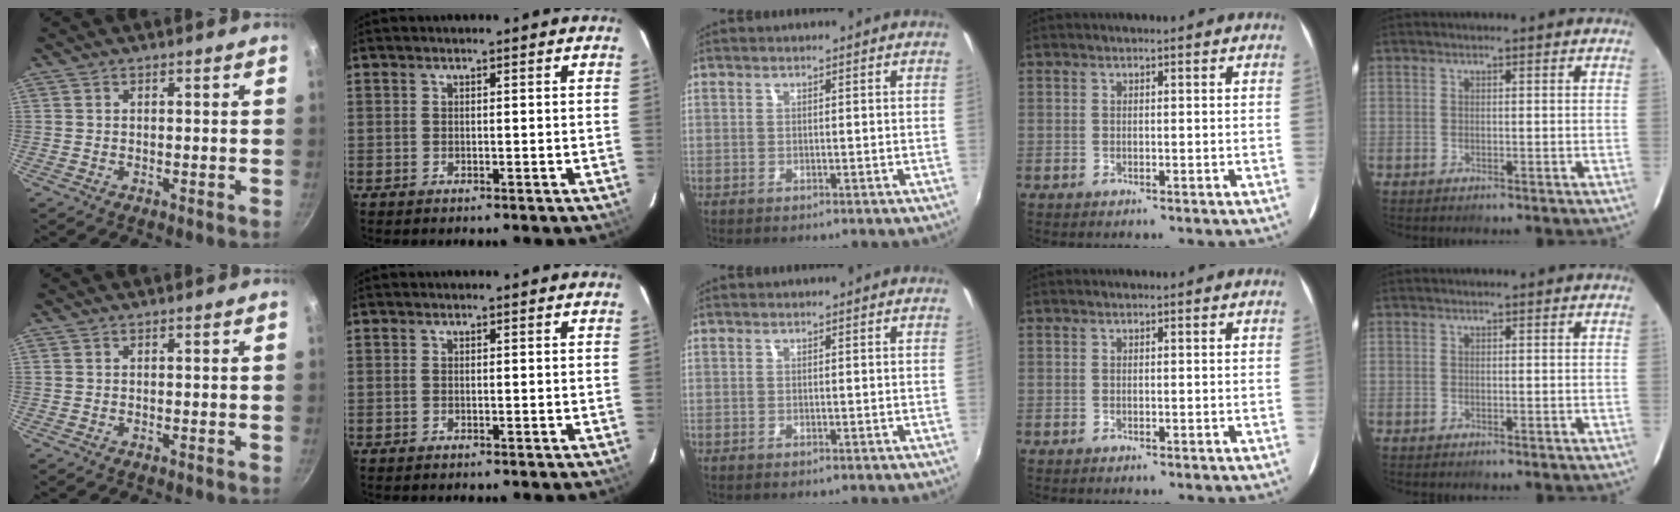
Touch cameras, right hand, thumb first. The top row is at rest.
{}